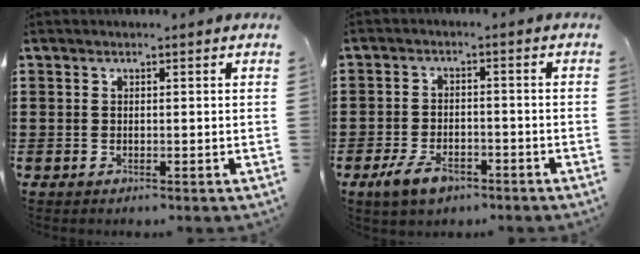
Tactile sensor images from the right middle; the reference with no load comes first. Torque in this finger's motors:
{"motor_torque": [2.13, 0.00, 0.56, 0.12]}